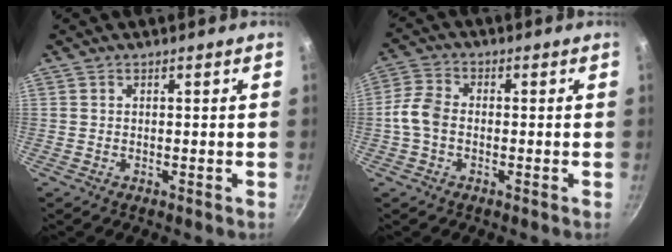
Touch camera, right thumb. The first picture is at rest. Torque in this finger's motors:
{"motor_torque": [0.41, 1.30, 0.64, -0.50, 0.08]}